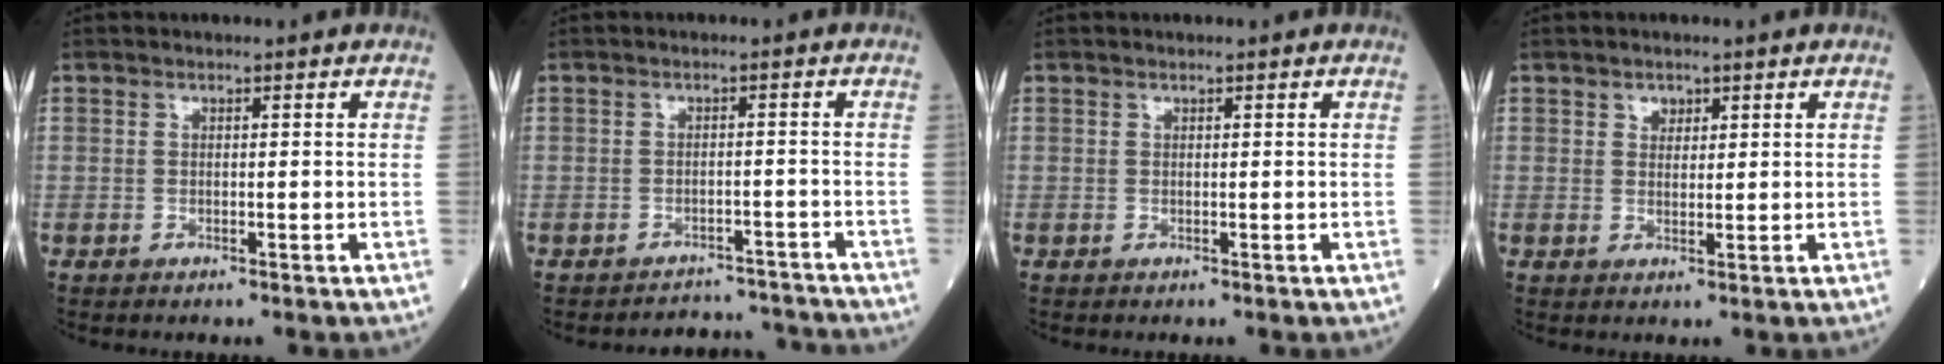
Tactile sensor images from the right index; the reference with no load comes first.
{"total": 6.8, "force": [-6.6, 1.2, -1.1], "torque": [0.018, 0.018, -0.084]}
{"total": 0.0}
{"total": 1.8, "force": [1.1, 1.3, 0.8], "torque": [-0.014, 0.000, 0.018]}